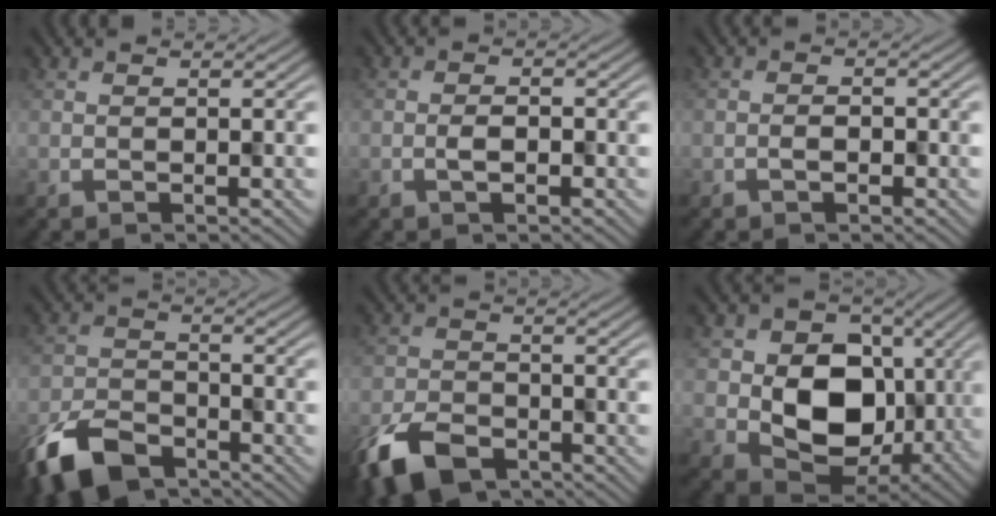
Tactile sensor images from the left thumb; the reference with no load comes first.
{"total": 1.1, "force": [-0.6, 0.6, 0.7], "torque": [-0.014, 0.000, -0.012]}
{"total": 0.8, "force": [-0.6, 0.4, 0.2], "torque": [-0.002, -0.001, -0.011]}
{"total": 9.1, "force": [-7.1, 4.0, 4.0], "torque": [-0.073, -0.017, -0.135]}
{"total": 8.0, "force": [-5.9, 3.8, 3.7], "torque": [-0.068, -0.017, -0.110]}
{"total": 10.7, "force": [0.4, 8.6, 6.5], "torque": [-0.107, -0.020, 0.010]}